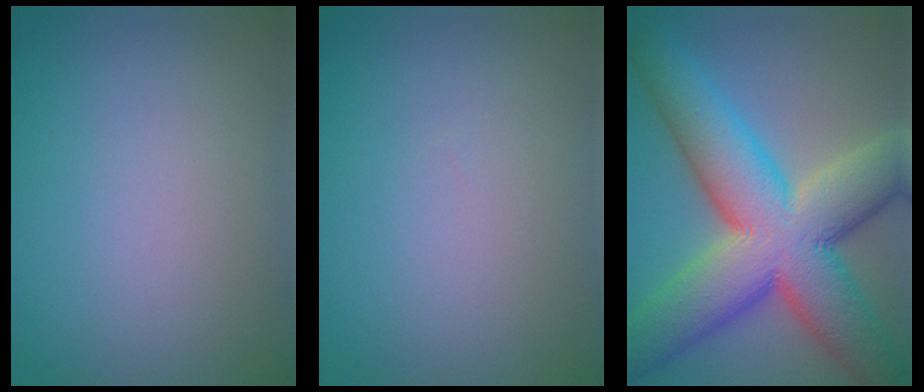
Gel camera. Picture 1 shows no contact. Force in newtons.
{"total": 0.0}
{"total": 14.4, "press": 14.4, "slide": 0.6}